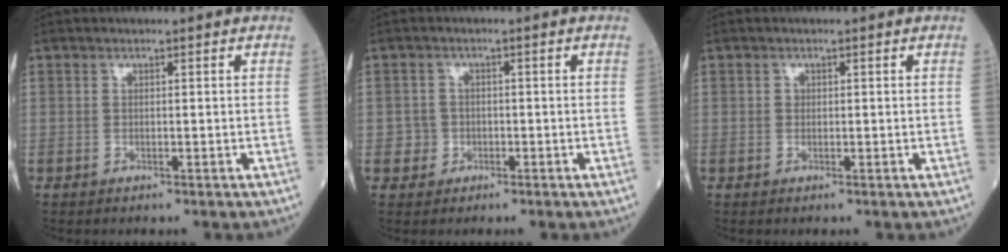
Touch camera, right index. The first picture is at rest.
{"total": 2.0, "force": [-0.3, 1.9, -0.1], "torque": [0.012, 0.011, -0.009]}
{"total": 0.5, "force": [0.1, 0.5, 0.2], "torque": [0.000, 0.002, 0.001]}